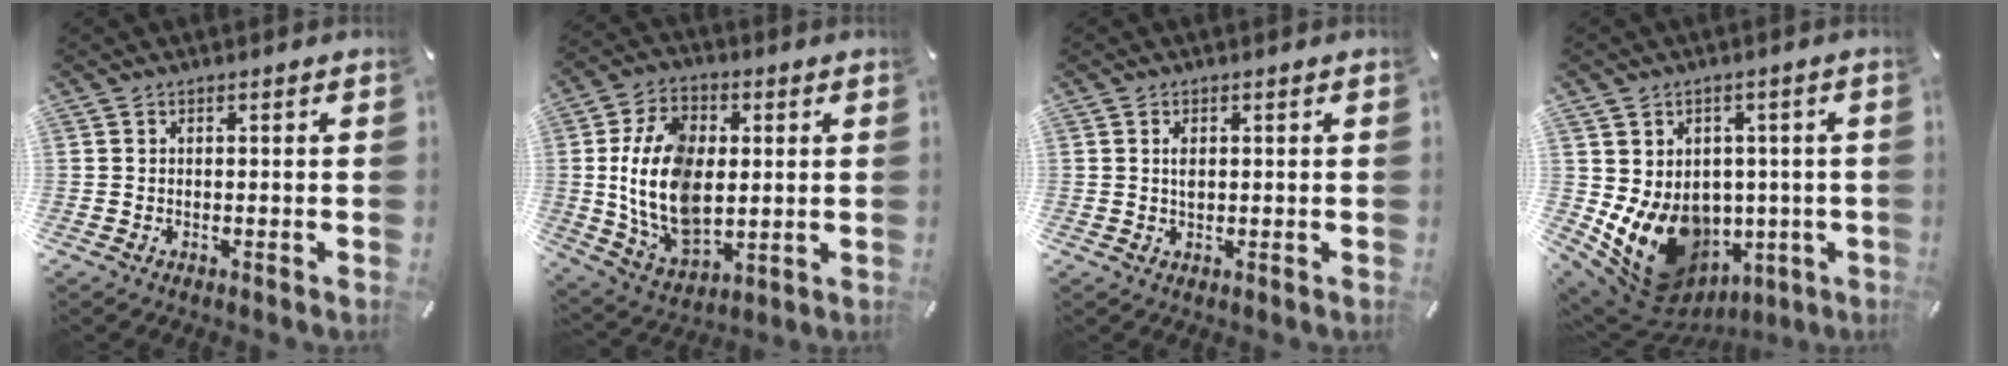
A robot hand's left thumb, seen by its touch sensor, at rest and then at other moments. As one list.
[{"total": 18.0, "force": [0.8, 12.4, 13.1], "torque": [-0.291, 0.004, 0.016]}, {"total": 1.8, "force": [0.4, 0.9, 1.5], "torque": [-0.033, 0.004, 0.006]}, {"total": 13.5, "force": [-2.6, 11.1, 7.3], "torque": [-0.134, -0.007, -0.028]}]